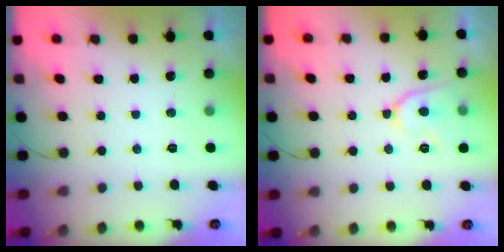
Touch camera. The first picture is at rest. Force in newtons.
{"total": 10.1, "press": 10.1, "slide": 1.3}